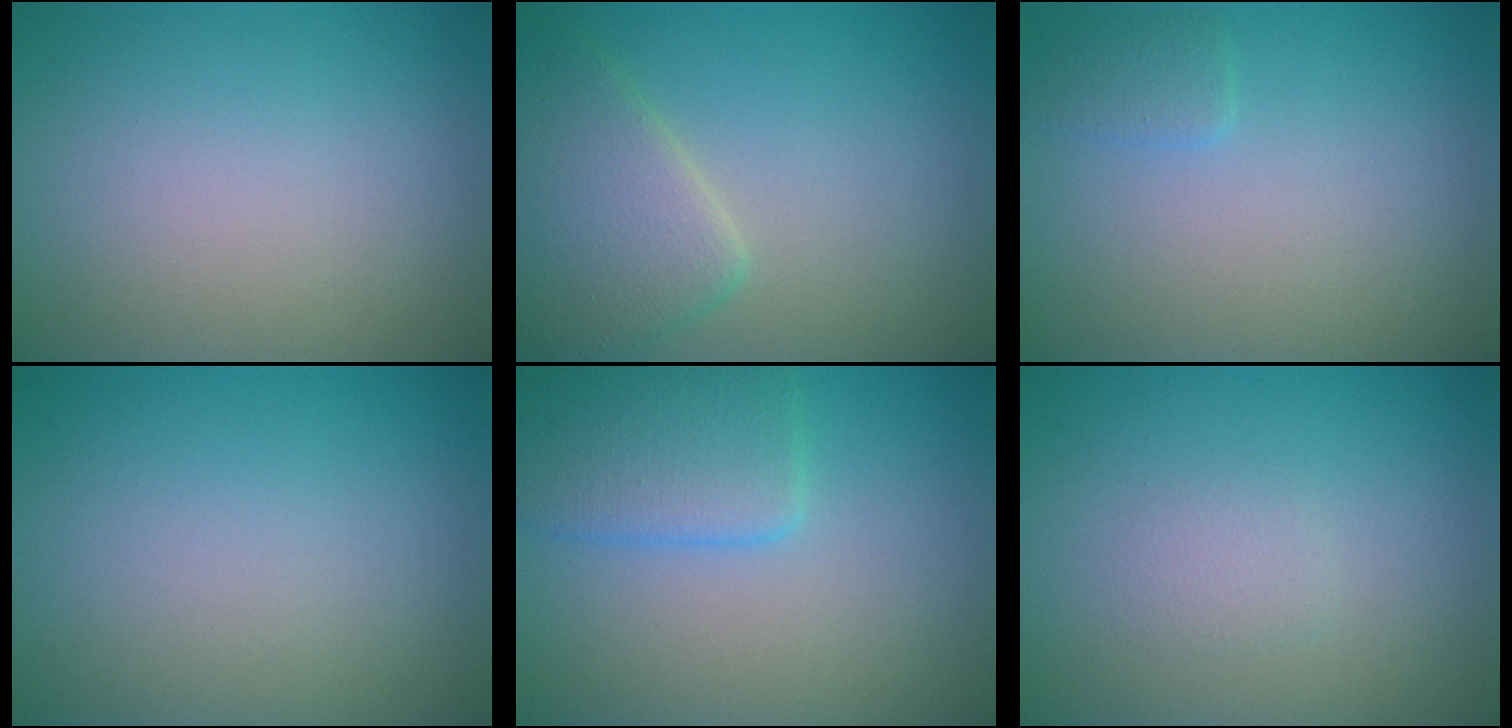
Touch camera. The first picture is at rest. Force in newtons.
{"total": 4.9, "press": 4.9, "slide": 0.2}
{"total": 1.2, "press": 1.2, "slide": 0.1}
{"total": 0.0}
{"total": 4.2, "press": 4.1, "slide": 0.1}
{"total": 1.0, "press": 1.0, "slide": 0.0}